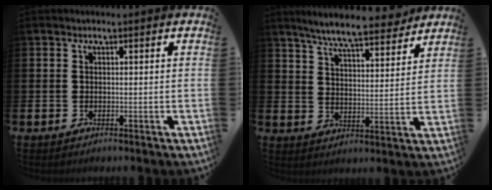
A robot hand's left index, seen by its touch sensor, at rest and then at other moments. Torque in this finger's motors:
{"motor_torque": [1.06, -1.08, 0.37, 0.21]}